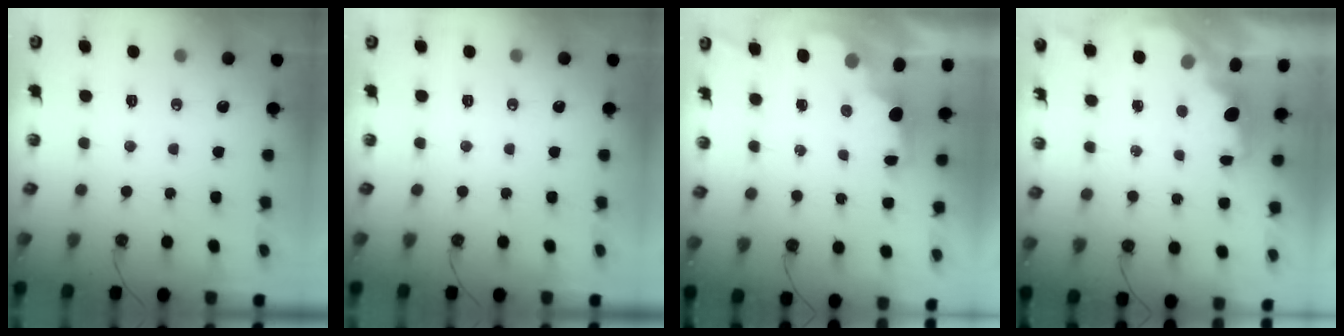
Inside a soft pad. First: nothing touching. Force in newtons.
{"total": 0.0}
{"total": 2.1, "press": 2.0, "slide": 0.7}
{"total": 1.8, "press": 1.7, "slide": 0.5}